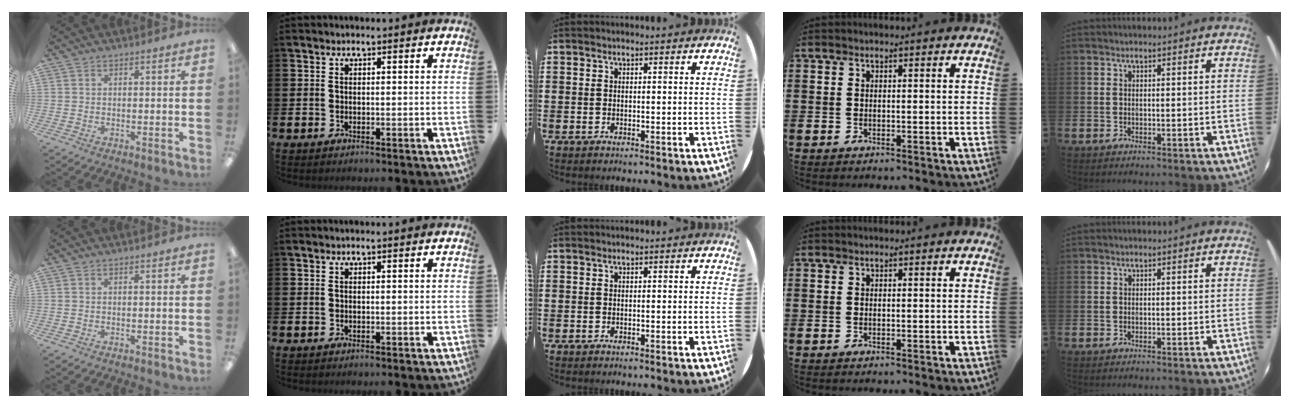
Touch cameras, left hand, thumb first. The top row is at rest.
{}